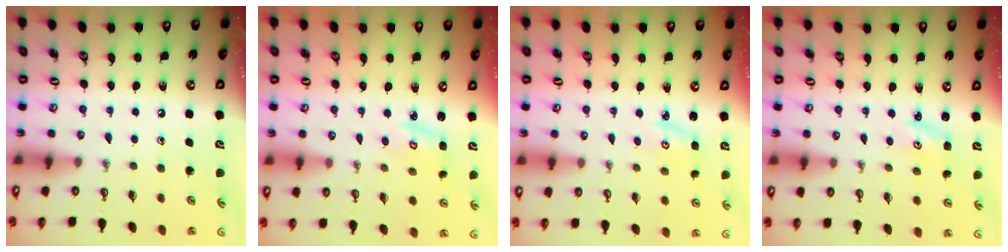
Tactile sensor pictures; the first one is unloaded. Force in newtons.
{"total": 2.7, "press": 2.7, "slide": 0.1}
{"total": 2.9, "press": 2.8, "slide": 0.4}
{"total": 1.8, "press": 1.8, "slide": 0.3}